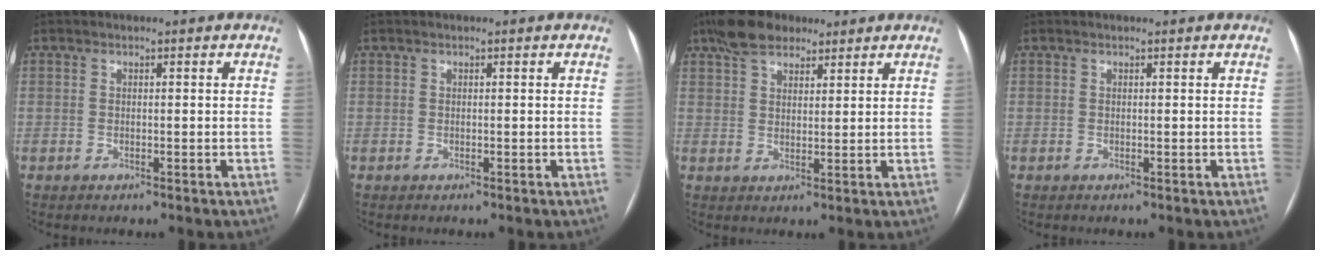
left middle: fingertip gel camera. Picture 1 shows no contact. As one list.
[{"total": 0.0}, {"total": 7.2, "force": [5.3, 3.5, 3.5], "torque": [-0.067, 0.024, 0.096]}, {"total": 0.7, "force": [0.7, 0.1, 0.1], "torque": [-0.008, 0.010, 0.009]}]